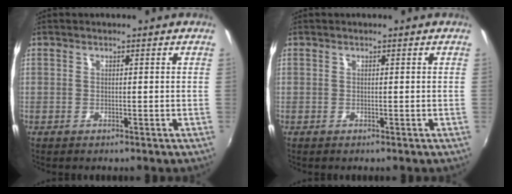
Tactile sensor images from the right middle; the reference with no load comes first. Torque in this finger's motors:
{"motor_torque": [0.00, 0.00, 0.00, 0.00]}